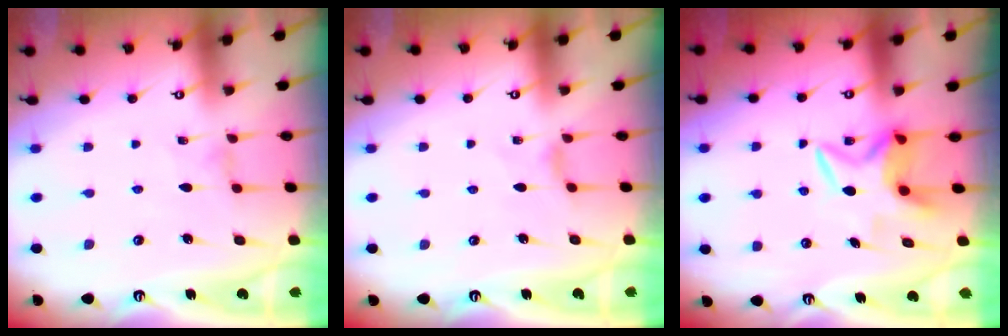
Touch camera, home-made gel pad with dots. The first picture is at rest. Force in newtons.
{"total": 1.6, "press": 1.6, "slide": 0.4}
{"total": 5.6, "press": 5.5, "slide": 0.7}